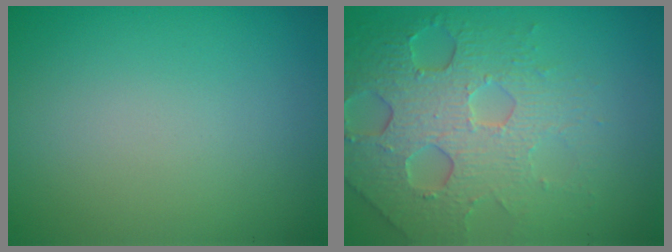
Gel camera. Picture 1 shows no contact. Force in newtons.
{"total": 6.8, "press": 4.9, "slide": 4.7}